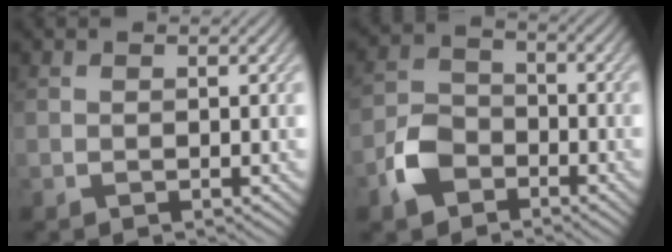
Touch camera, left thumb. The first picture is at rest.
{"total": 6.0, "force": [-3.3, 4.1, 2.9], "torque": [-0.073, 0.001, -0.081]}